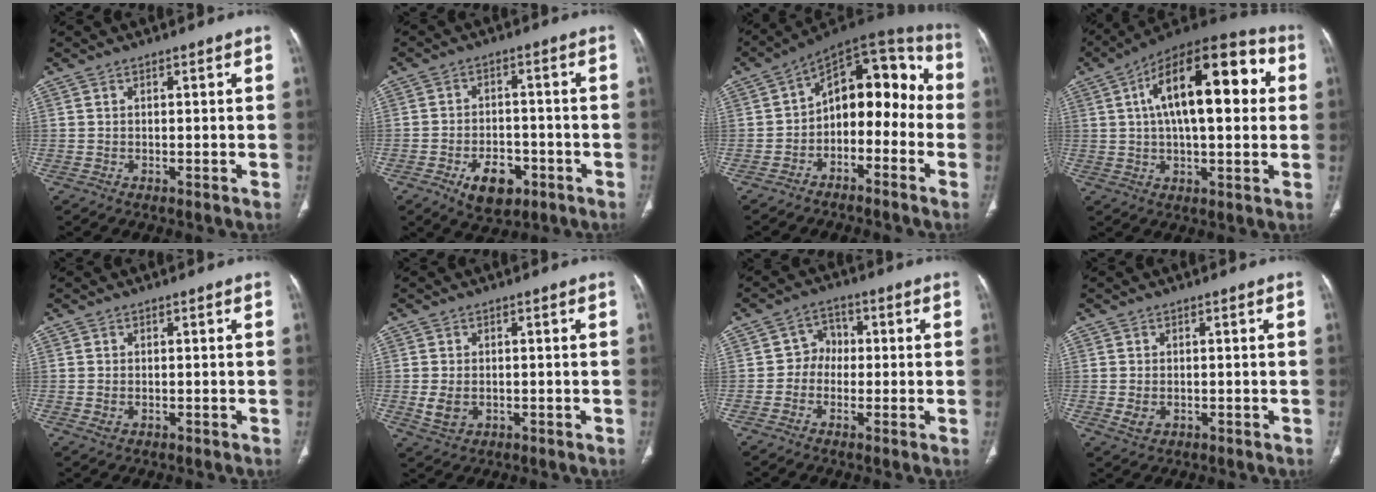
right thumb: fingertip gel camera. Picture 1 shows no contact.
{"total": 8.5, "force": [-4.1, 5.2, 5.3], "torque": [-0.062, 0.022, -0.058]}
{"total": 15.1, "force": [-2.9, 9.6, 11.3], "torque": [-0.110, 0.079, -0.056]}
{"total": 22.4, "force": [4.7, 9.6, 19.7], "torque": [-0.286, 0.025, 0.060]}
{"total": 1.4, "force": [-0.2, 1.0, 1.0], "torque": [-0.024, 0.001, 0.000]}
{"total": 4.0, "force": [-0.5, 2.9, 2.6], "torque": [-0.051, -0.003, 0.000]}
{"total": 4.5, "force": [-0.5, 3.9, 2.1], "torque": [-0.007, 0.017, -0.022]}
{"total": 2.6, "force": [-0.4, 1.9, 1.7], "torque": [-0.032, -0.003, -0.001]}